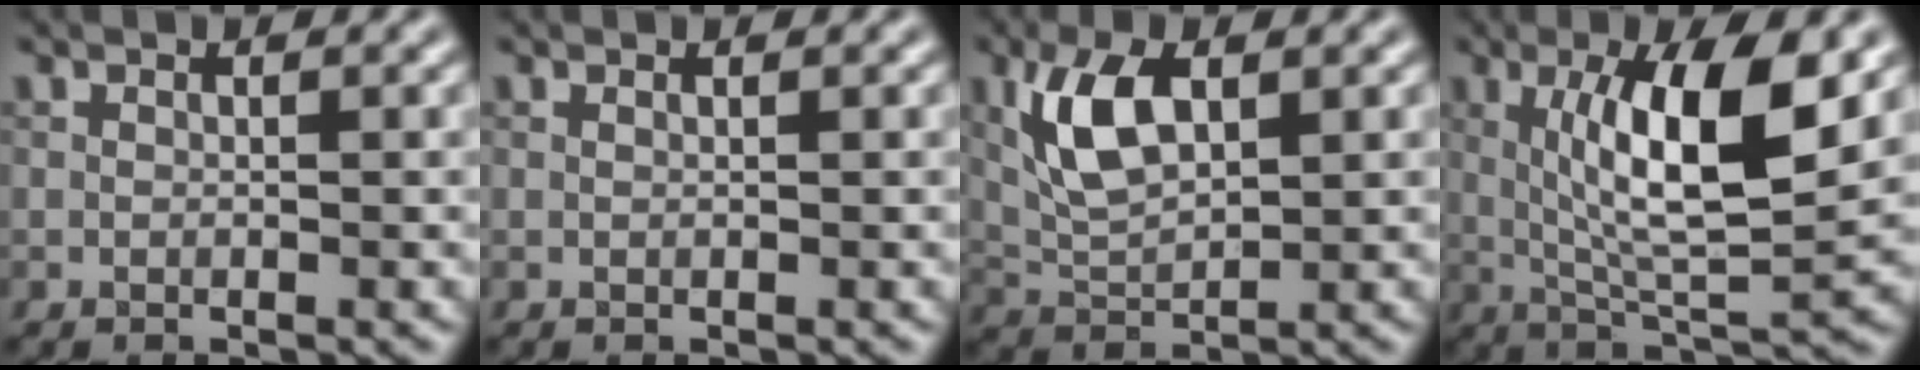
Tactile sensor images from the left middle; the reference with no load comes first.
{"total": 0.0}
{"total": 5.2, "force": [1.8, 2.5, 4.2], "torque": [-0.096, 0.007, 0.036]}
{"total": 8.9, "force": [2.1, 2.0, 8.4], "torque": [-0.140, -0.006, 0.041]}